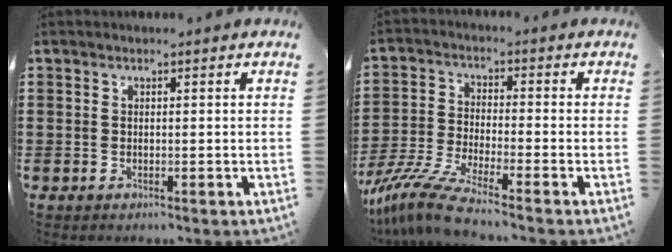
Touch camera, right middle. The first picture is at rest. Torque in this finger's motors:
{"motor_torque": [1.47, -0.67, 0.52, 0.17]}